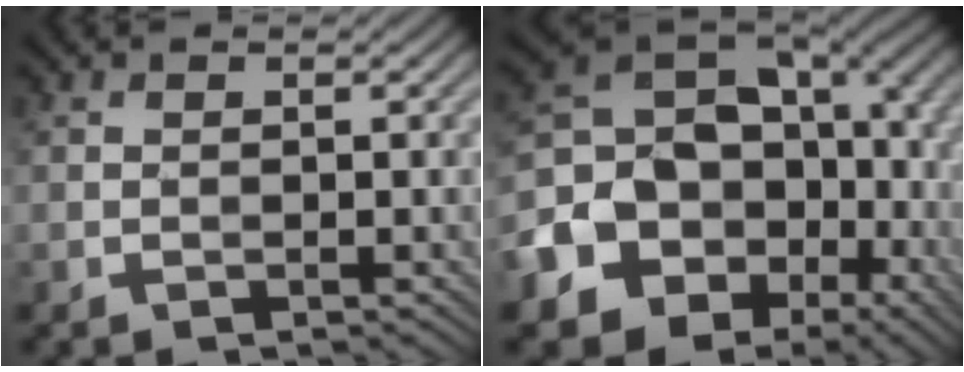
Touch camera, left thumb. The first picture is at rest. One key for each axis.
{"total": 19.6, "fx": -4.5, "fy": 15.6, "fz": 11.0, "tx": -0.226, "ty": -0.032, "tz": -0.057}